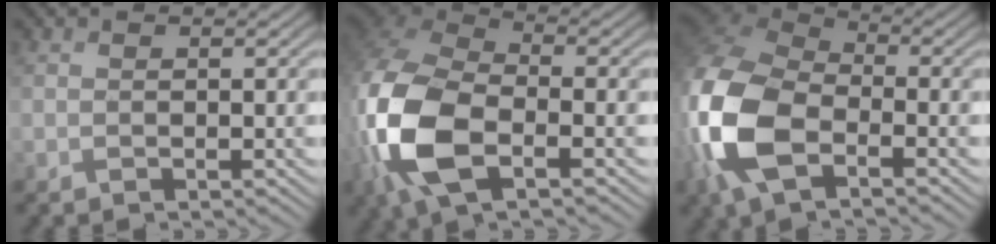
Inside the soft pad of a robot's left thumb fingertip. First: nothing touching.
{"total": 13.5, "force": [-3.7, 6.8, 11.1], "torque": [-0.301, -0.018, -0.080]}
{"total": 14.1, "force": [-4.3, 7.4, 11.2], "torque": [-0.306, -0.013, -0.089]}